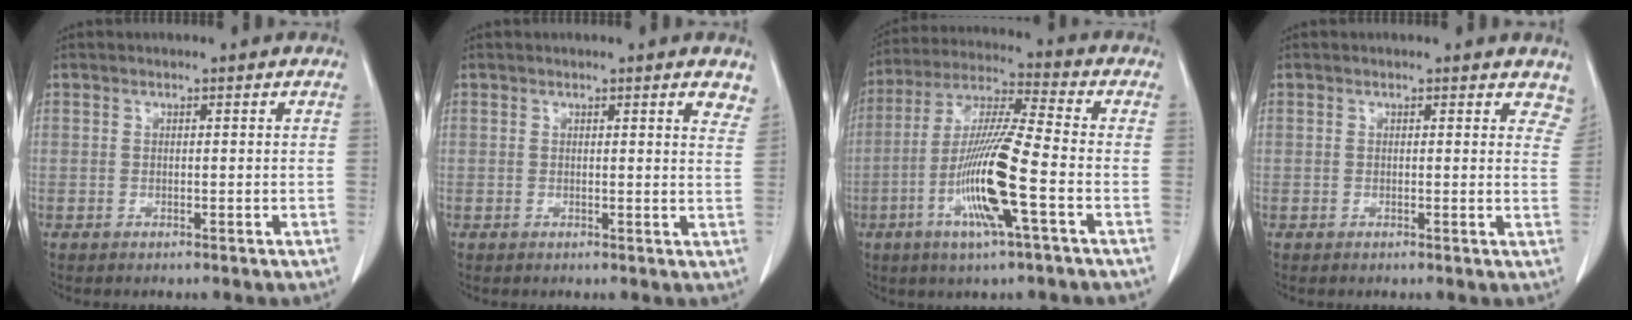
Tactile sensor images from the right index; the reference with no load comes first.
{"total": 3.6, "force": [3.1, 0.7, 1.7], "torque": [-0.014, -0.013, 0.017]}
{"total": 13.8, "force": [-4.4, 0.1, 13.1], "torque": [-0.265, -0.009, -0.090]}
{"total": 4.9, "force": [4.4, 2.0, 1.0], "torque": [0.018, -0.010, 0.021]}